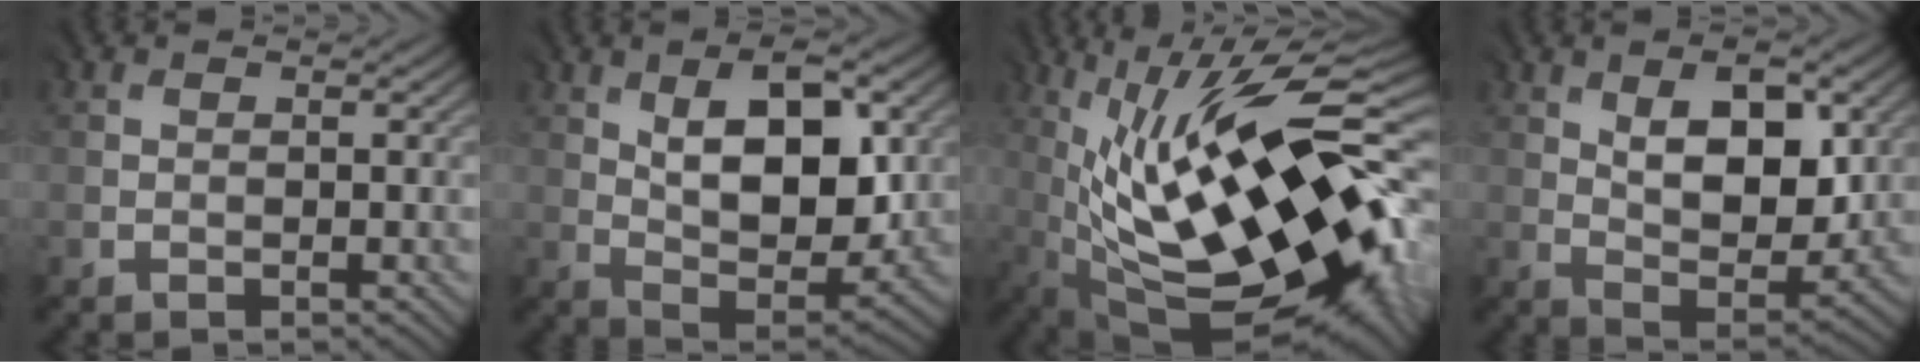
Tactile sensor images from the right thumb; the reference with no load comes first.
{"total": 11.0, "force": [3.1, 5.5, 9.1], "torque": [-0.149, -0.005, 0.054]}
{"total": 20.5, "force": [-0.8, 7.7, 19.0], "torque": [-0.328, 0.004, -0.011]}
{"total": 9.2, "force": [3.0, 4.7, 7.2], "torque": [-0.125, -0.007, 0.055]}